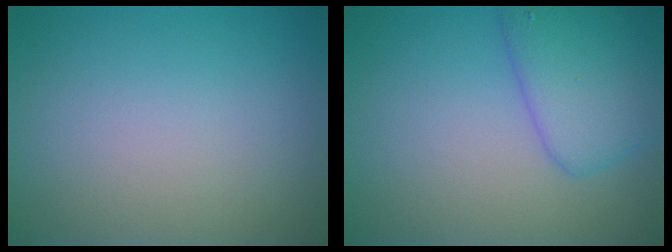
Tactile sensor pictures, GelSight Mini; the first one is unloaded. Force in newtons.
{"total": 4.4, "press": 4.3, "slide": 0.3}